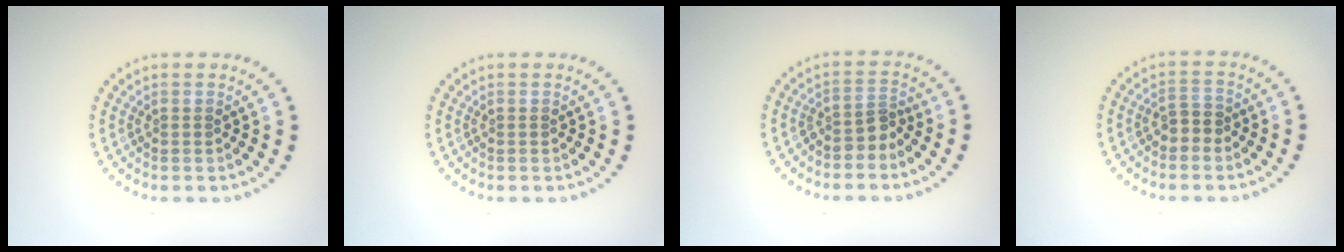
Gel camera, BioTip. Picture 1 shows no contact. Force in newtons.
{"total": 0.0}
{"total": 2.1, "press": 1.5, "slide": 1.4}
{"total": 1.9, "press": 1.7, "slide": 0.7}